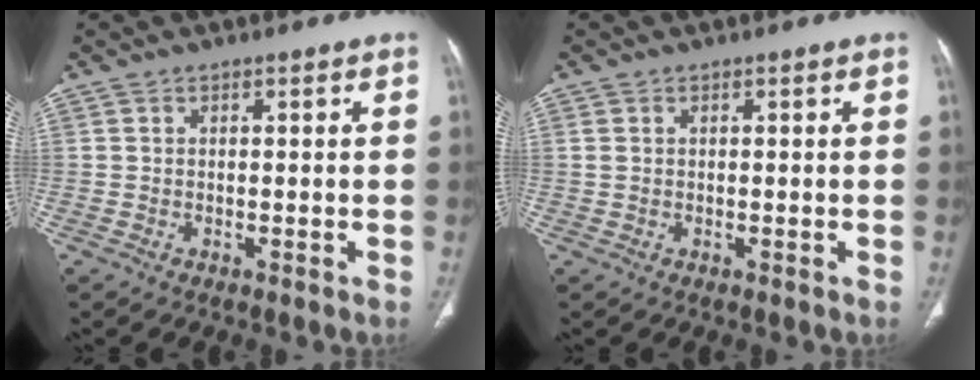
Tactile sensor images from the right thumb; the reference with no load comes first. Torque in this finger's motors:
{"motor_torque": [-0.18, -0.31, -0.11, -0.03, -0.02]}